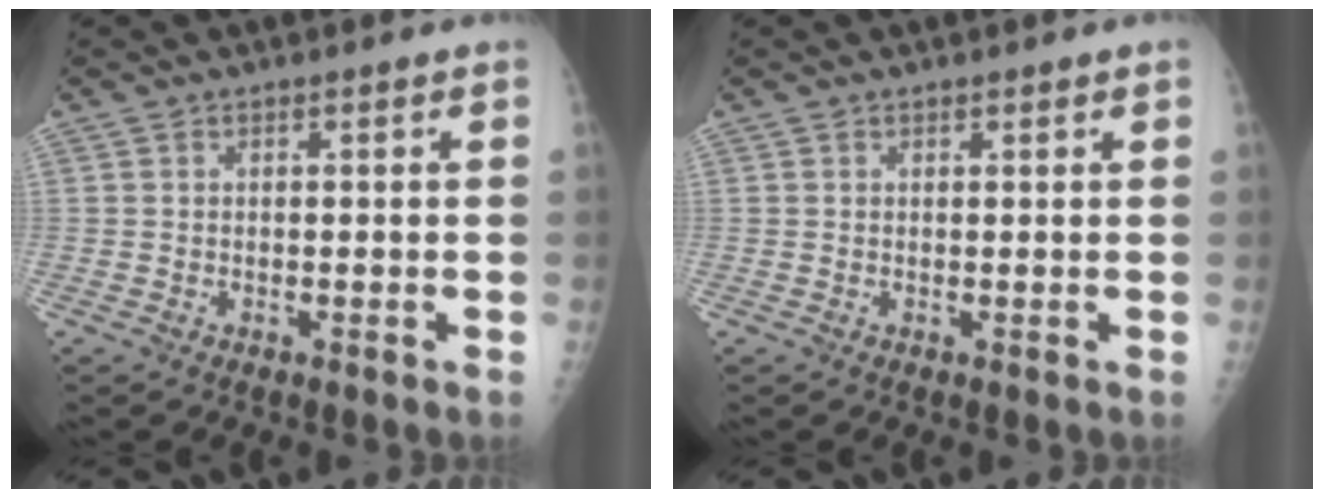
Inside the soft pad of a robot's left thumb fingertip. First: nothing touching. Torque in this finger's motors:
{"motor_torque": [-0.20, -0.04, -0.10, -0.09, 0.02]}